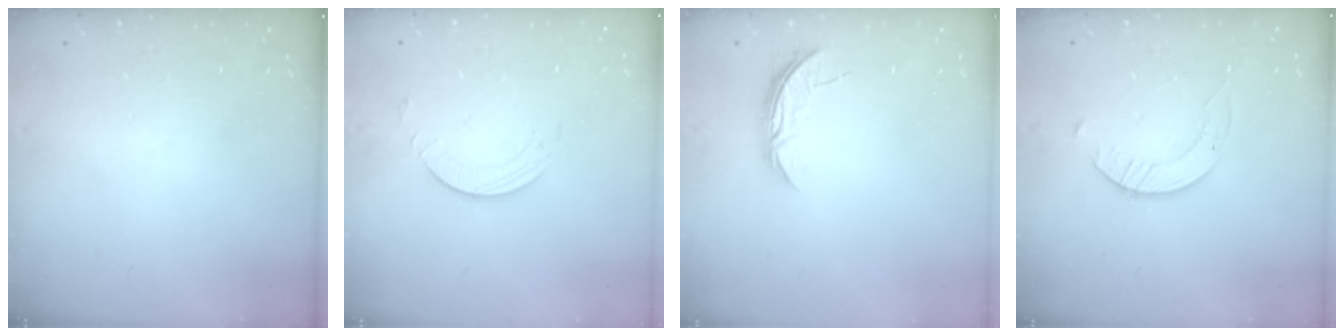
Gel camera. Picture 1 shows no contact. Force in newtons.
{"total": 1.7, "press": 1.7, "slide": 0.2}
{"total": 5.4, "press": 5.4, "slide": 0.6}
{"total": 2.7, "press": 2.7, "slide": 0.3}